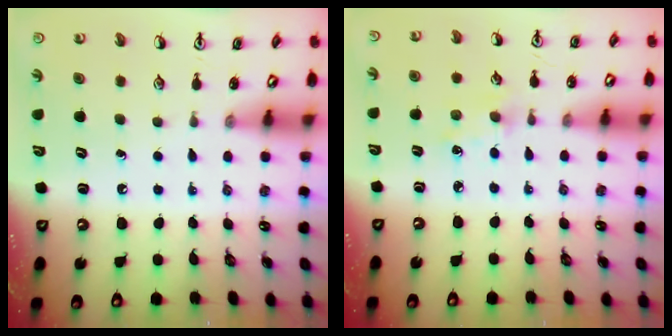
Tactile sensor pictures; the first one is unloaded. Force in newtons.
{"total": 2.5, "press": 2.4, "slide": 0.4}